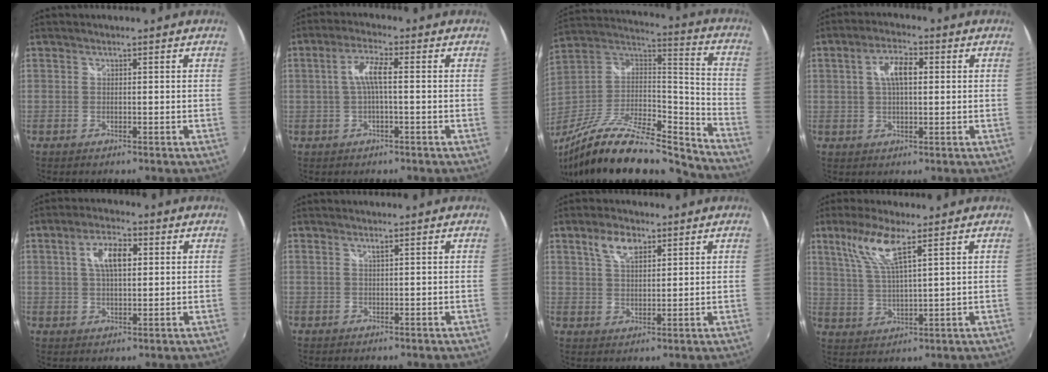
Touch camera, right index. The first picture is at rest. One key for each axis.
{"total": 4.8, "fx": 0.0, "fy": 0.7, "fz": 4.8, "tx": -0.093, "ty": 0.008, "tz": 0.002}
{"total": 26.7, "fx": -21.3, "fy": 6.6, "fz": 14.7, "tx": -0.258, "ty": -0.028, "tz": -0.355}
{"total": 6.0, "fx": 1.2, "fy": 2.7, "fz": 5.3, "tx": -0.097, "ty": 0.014, "tz": 0.021}
{"total": 7.0, "fx": 1.9, "fy": 3.2, "fz": 5.9, "tx": -0.108, "ty": 0.014, "tz": 0.034}
{"total": 0.6, "fx": 0.4, "fy": -0.1, "fz": 0.5, "tx": -0.007, "ty": 0.000, "tz": 0.007}
{"total": 5.6, "fx": 3.1, "fy": 2.8, "fz": 3.7, "tx": -0.067, "ty": 0.010, "tz": 0.058}
{"total": 8.5, "fx": 4.7, "fy": 1.4, "fz": 6.9, "tx": -0.144, "ty": 0.002, "tz": 0.099}